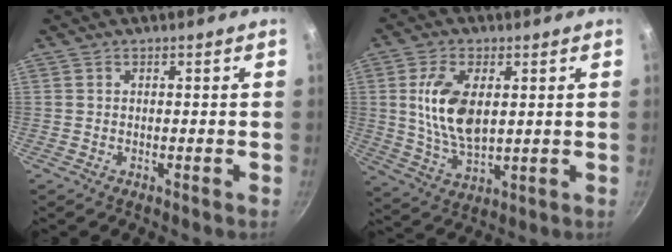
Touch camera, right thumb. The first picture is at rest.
{"total": 12.1, "force": [2.2, 6.4, 9.9], "torque": [-0.182, -0.011, 0.048]}